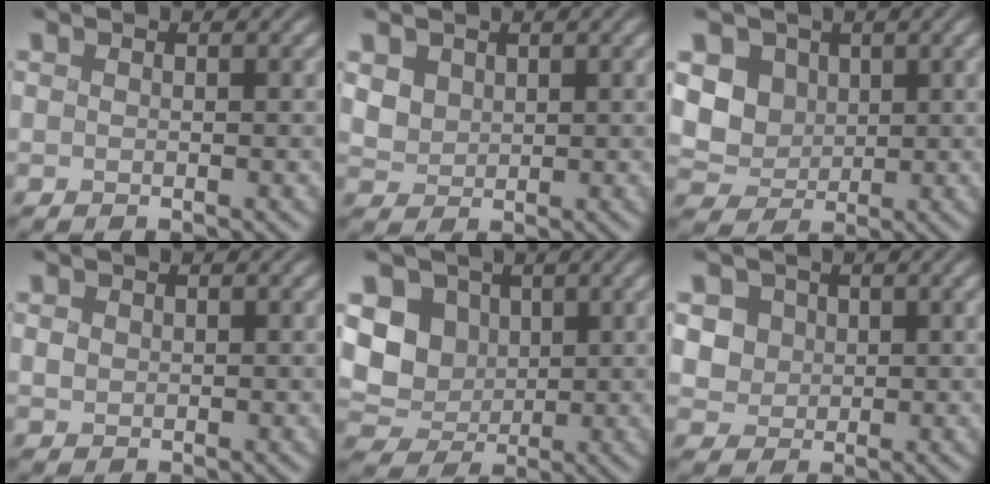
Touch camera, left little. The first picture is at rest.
{"total": 2.2, "force": [0.7, 1.9, 1.0], "torque": [-0.030, -0.008, 0.017]}
{"total": 5.0, "force": [0.8, 4.3, 2.5], "torque": [-0.058, 0.000, 0.001]}
{"total": 0.7, "force": [0.1, 0.7, 0.2], "torque": [-0.004, 0.000, 0.003]}
{"total": 6.6, "force": [0.8, 5.7, 3.4], "torque": [-0.070, 0.001, 0.001]}
{"total": 3.7, "force": [0.7, 3.4, 1.5], "torque": [-0.041, 0.004, 0.014]}